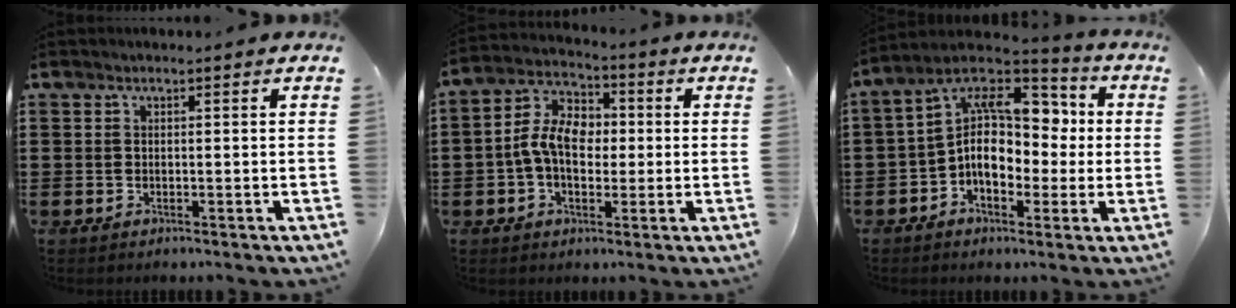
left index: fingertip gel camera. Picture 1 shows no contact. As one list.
[{"total": 8.3, "force": [-0.1, 5.4, 6.3], "torque": [-0.142, 0.014, -0.007]}, {"total": 11.6, "force": [1.0, 7.9, 8.4], "torque": [-0.169, -0.014, 0.010]}]